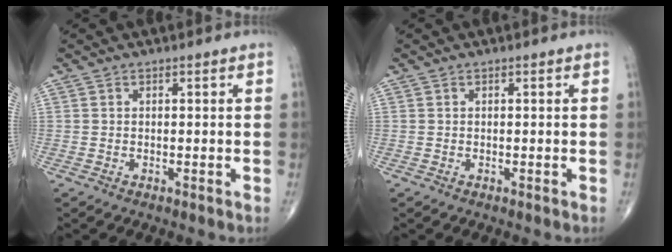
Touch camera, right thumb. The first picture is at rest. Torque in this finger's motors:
{"motor_torque": [0.00, 0.00, 0.05, 0.04, 0.00]}